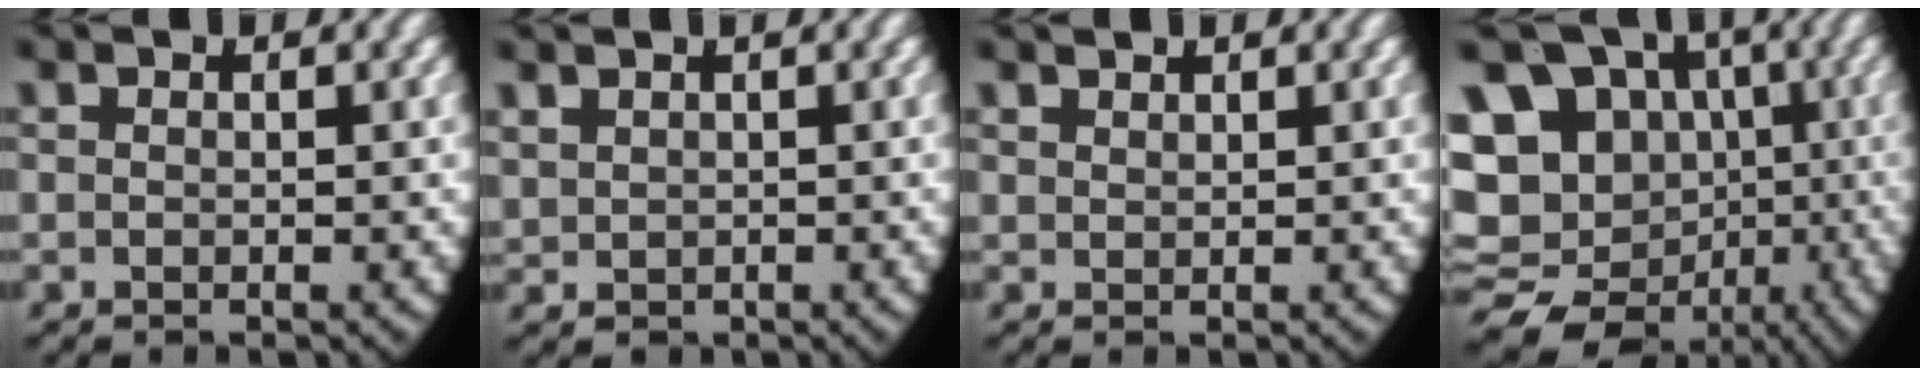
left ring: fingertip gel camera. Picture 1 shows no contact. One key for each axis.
{"total": 1.6, "fx": 0.6, "fy": 1.4, "fz": 0.5, "tx": -0.025, "ty": -0.015, "tz": 0.028}
{"total": 1.2, "fx": 1.2, "fy": -0.3, "fz": 0.0, "tx": 0.002, "ty": -0.004, "tz": 0.030}
{"total": 20.4, "fx": -3.1, "fy": 17.4, "fz": 10.2, "tx": -0.239, "ty": -0.088, "tz": -0.038}